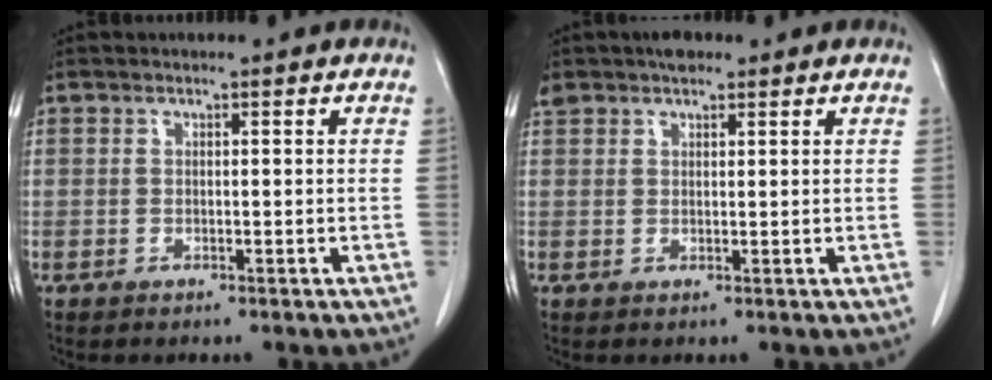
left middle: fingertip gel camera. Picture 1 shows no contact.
{"total": 3.0, "force": [2.4, 1.5, 1.2], "torque": [-0.026, 0.015, 0.039]}